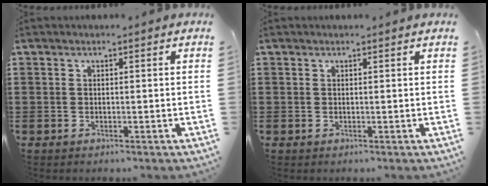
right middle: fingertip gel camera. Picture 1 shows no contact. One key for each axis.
{"total": 0.0}